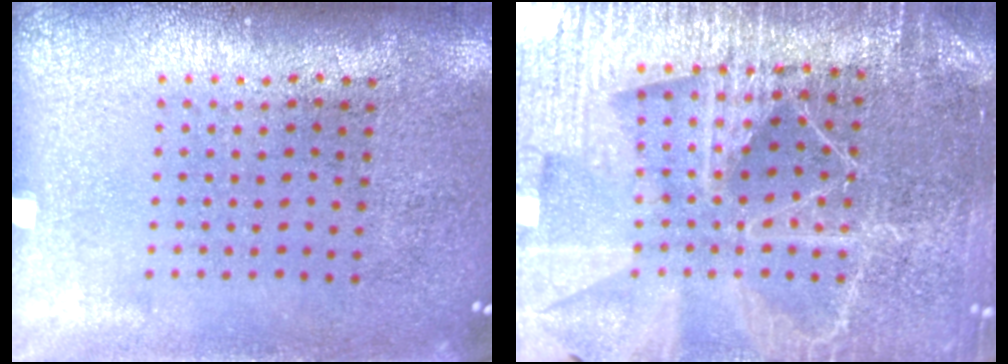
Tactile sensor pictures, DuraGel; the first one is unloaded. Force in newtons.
{"total": 5.5, "press": 4.9, "slide": 2.6}